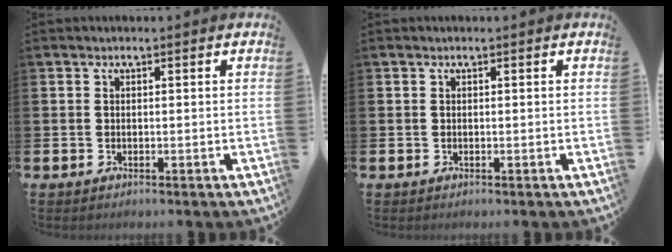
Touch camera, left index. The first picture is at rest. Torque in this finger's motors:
{"motor_torque": [-0.03, 0.05, -0.01, -0.01]}